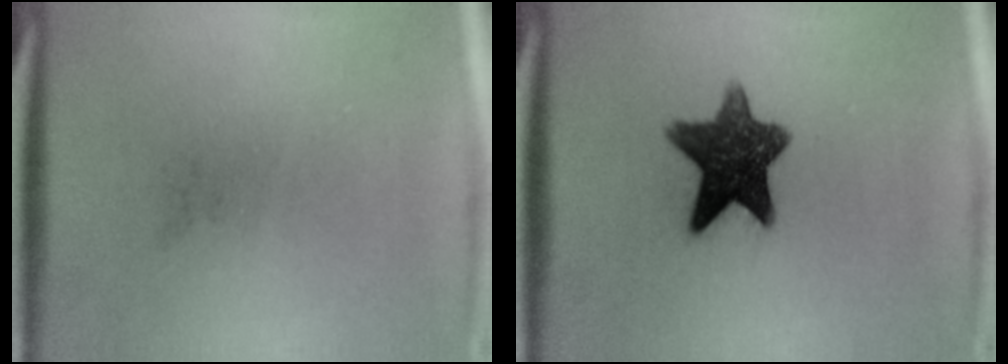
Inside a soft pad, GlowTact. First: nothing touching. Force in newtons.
{"total": 10.7}